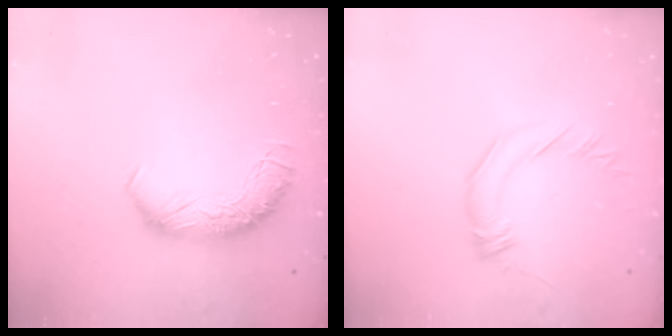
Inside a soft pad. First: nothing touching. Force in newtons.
{"total": 1.9, "press": 1.9, "slide": 0.4}